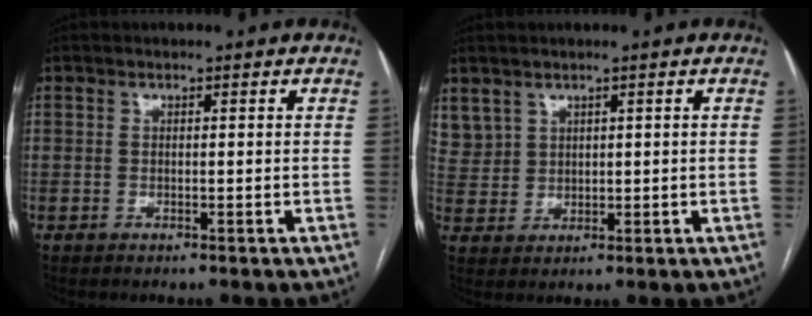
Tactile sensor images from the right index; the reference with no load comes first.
{"total": 5.6, "force": [3.6, 4.2, 1.1], "torque": [-0.029, 0.014, 0.085]}